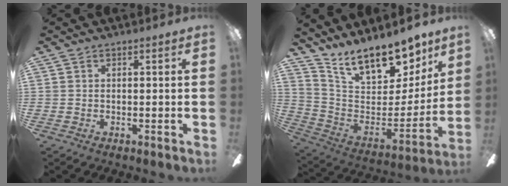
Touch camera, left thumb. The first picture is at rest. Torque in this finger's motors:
{"motor_torque": [0.16, 0.02, 0.68, -1.86, 0.14]}